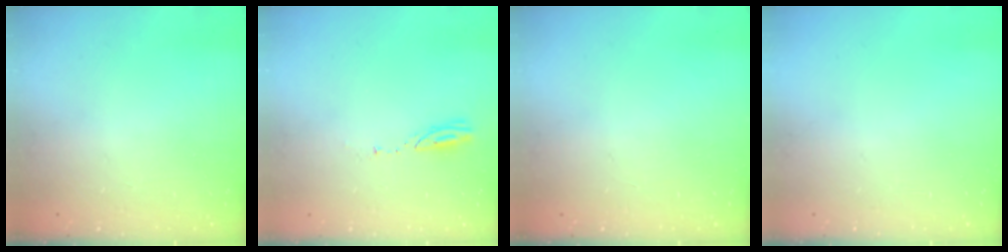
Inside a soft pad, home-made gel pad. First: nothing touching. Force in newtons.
{"total": 3.0, "press": 3.0, "slide": 0.1}
{"total": 0.0}
{"total": 0.0}